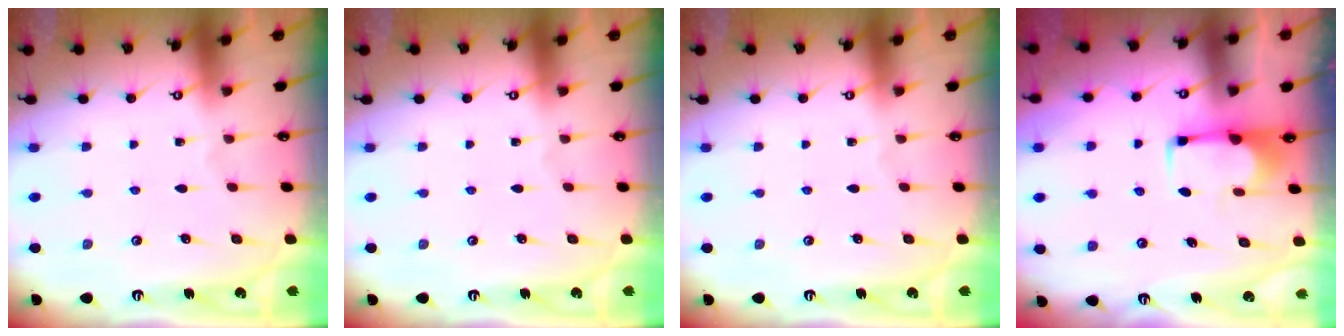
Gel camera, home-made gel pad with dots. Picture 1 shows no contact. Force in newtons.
{"total": 0.0}
{"total": 0.0}
{"total": 1.1, "press": 1.1, "slide": 0.0}